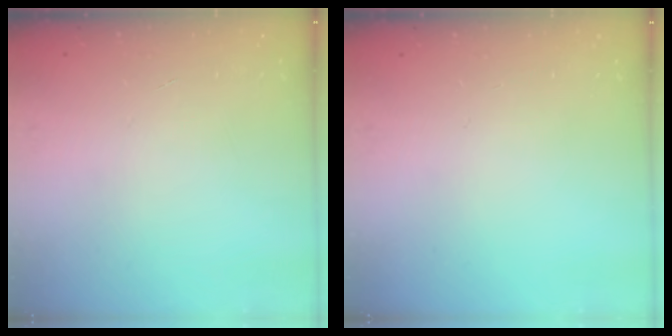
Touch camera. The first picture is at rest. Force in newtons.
{"total": 0.0}